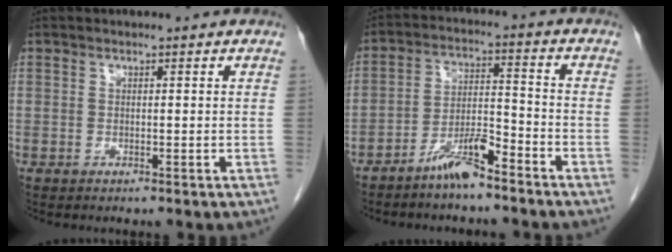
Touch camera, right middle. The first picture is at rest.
{"total": 6.8, "force": [-5.3, 1.1, 4.1], "torque": [-0.078, 0.004, -0.101]}